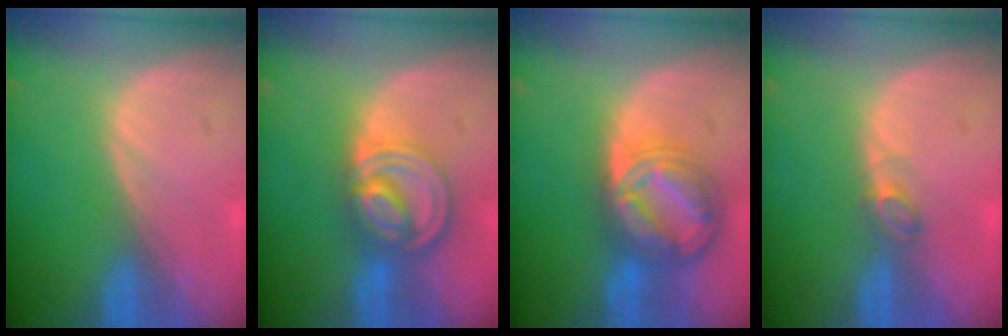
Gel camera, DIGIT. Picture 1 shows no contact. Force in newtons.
{"total": 8.3, "press": 7.0, "slide": 4.5}
{"total": 9.0, "press": 9.0, "slide": 0.7}
{"total": 2.0, "press": 1.9, "slide": 0.4}